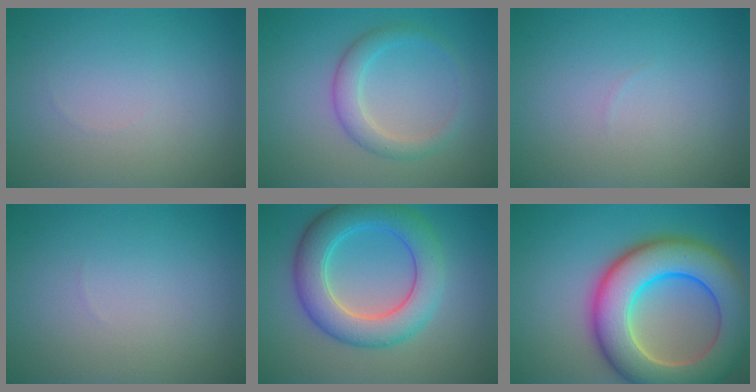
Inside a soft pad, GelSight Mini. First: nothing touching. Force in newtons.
{"total": 2.7, "press": 2.7, "slide": 0.1}
{"total": 0.0}
{"total": 0.0}
{"total": 7.0, "press": 6.9, "slide": 0.3}
{"total": 11.9, "press": 11.9, "slide": 0.9}